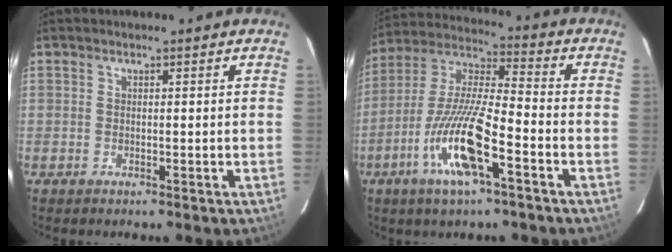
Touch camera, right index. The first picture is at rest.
{"total": 14.6, "force": [-6.2, 2.3, 13.1], "torque": [-0.269, -0.008, -0.116]}